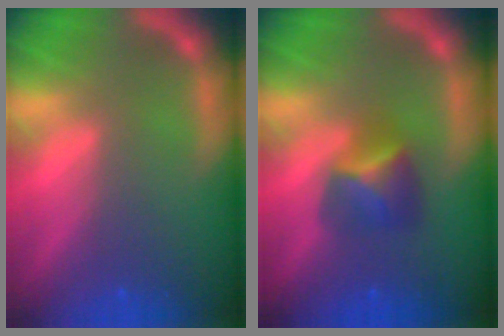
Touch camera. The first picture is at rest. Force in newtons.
{"total": 3.4}